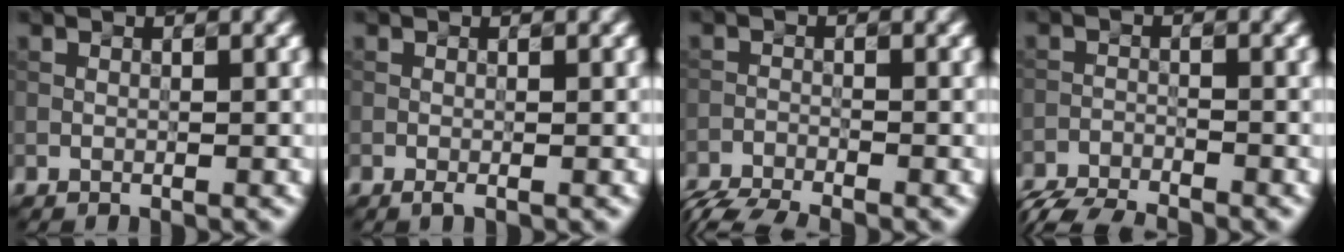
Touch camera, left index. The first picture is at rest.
{"total": 0.6, "force": [-0.3, 0.1, 0.6], "torque": [-0.012, -0.005, -0.006]}
{"total": 5.3, "force": [-5.0, 0.7, 1.7], "torque": [-0.041, -0.021, -0.089]}
{"total": 6.0, "force": [-5.8, 0.8, 1.5], "torque": [-0.039, -0.023, -0.100]}